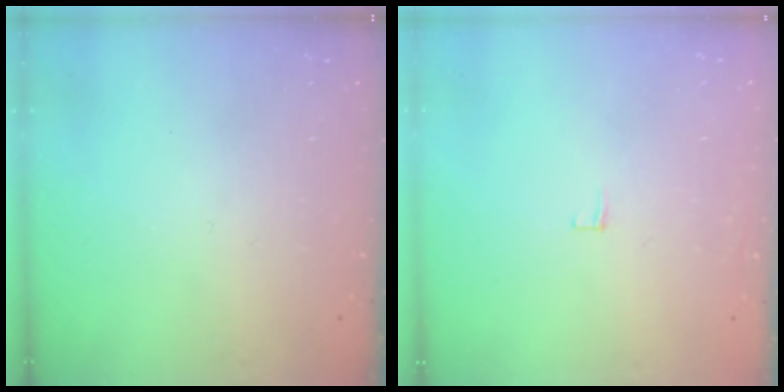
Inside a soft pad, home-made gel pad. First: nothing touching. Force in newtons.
{"total": 3.4, "press": 3.3, "slide": 0.3}